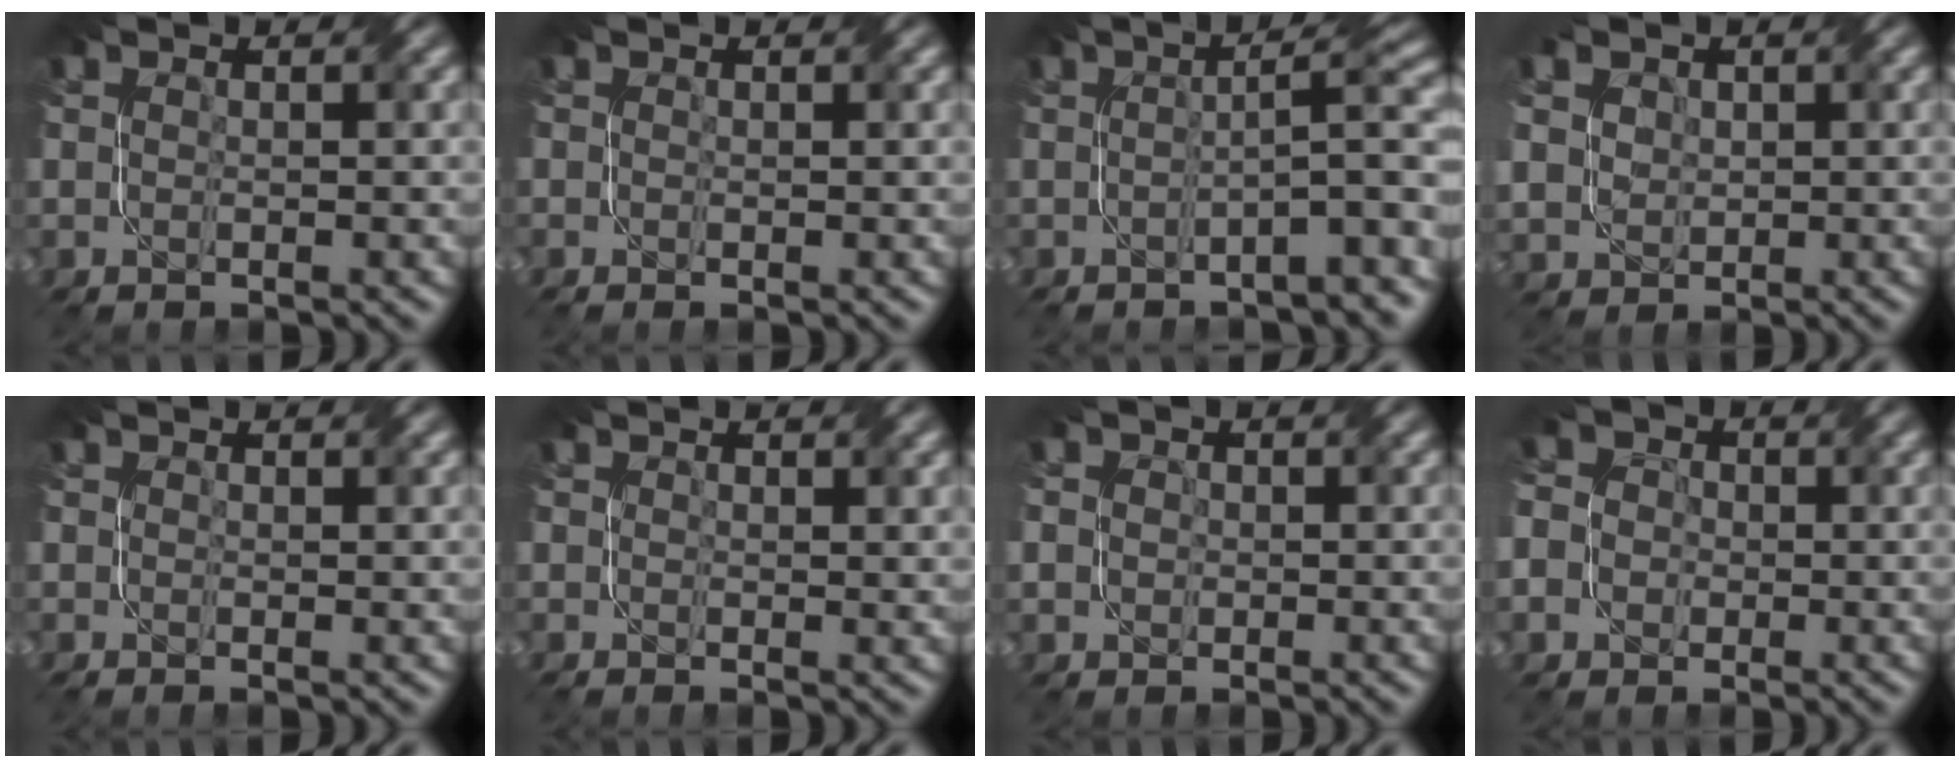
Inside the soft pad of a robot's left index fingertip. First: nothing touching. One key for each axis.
{"total": 0.0}
{"total": 5.8, "fx": -2.0, "fy": 0.9, "fz": 5.4, "tx": -0.065, "ty": 0.024, "tz": -0.037}
{"total": 5.8, "fx": 2.0, "fy": 4.6, "fz": 3.0, "tx": -0.085, "ty": 0.029, "tz": 0.025}
{"total": 0.6, "fx": 0.4, "fy": 0.3, "fz": 0.2, "tx": 0.001, "ty": 0.001, "tz": 0.006}
{"total": 1.2, "fx": 0.8, "fy": 0.7, "fz": 0.6, "tx": -0.003, "ty": 0.000, "tz": 0.011}
{"total": 2.3, "fx": 0.5, "fy": 2.1, "fz": 0.8, "tx": -0.003, "ty": 0.016, "tz": -0.008}
{"total": 5.9, "fx": -1.2, "fy": 5.4, "fz": 2.1, "tx": -0.058, "ty": 0.006, "tz": -0.048}